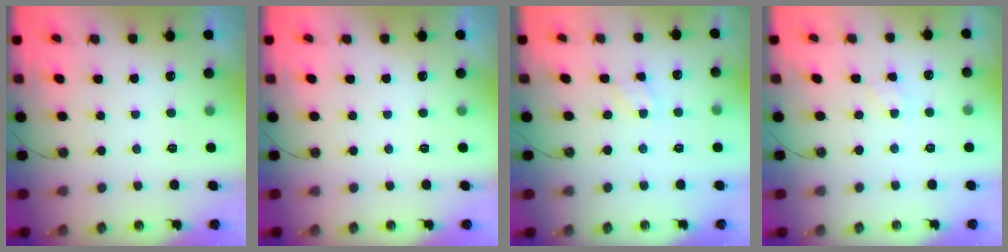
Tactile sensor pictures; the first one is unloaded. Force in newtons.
{"total": 0.0}
{"total": 2.6, "press": 2.6, "slide": 0.4}
{"total": 1.4, "press": 1.3, "slide": 0.2}